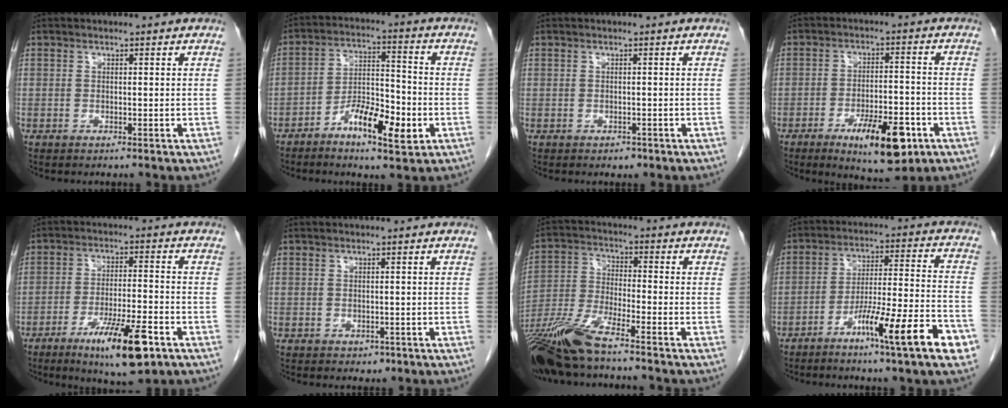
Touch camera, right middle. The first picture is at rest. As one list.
[{"total": 9.3, "force": [-4.4, 2.7, 7.8], "torque": [-0.138, 0.008, -0.075]}, {"total": 1.0, "force": [-0.7, 0.6, 0.3], "torque": [-0.005, 0.001, -0.007]}, {"total": 10.9, "force": [-5.5, 3.2, 8.8], "torque": [-0.134, -0.008, -0.077]}, {"total": 11.3, "force": [-6.3, 1.5, 9.2], "torque": [-0.155, -0.017, -0.099]}, {"total": 1.1, "force": [-0.5, 0.8, 0.4], "torque": [-0.005, 0.002, -0.002]}, {"total": 11.4, "force": [-9.1, 0.6, 6.8], "torque": [-0.143, -0.023, -0.175]}, {"total": 14.2, "force": [-7.7, -0.3, 12.0], "torque": [-0.187, -0.007, -0.123]}]